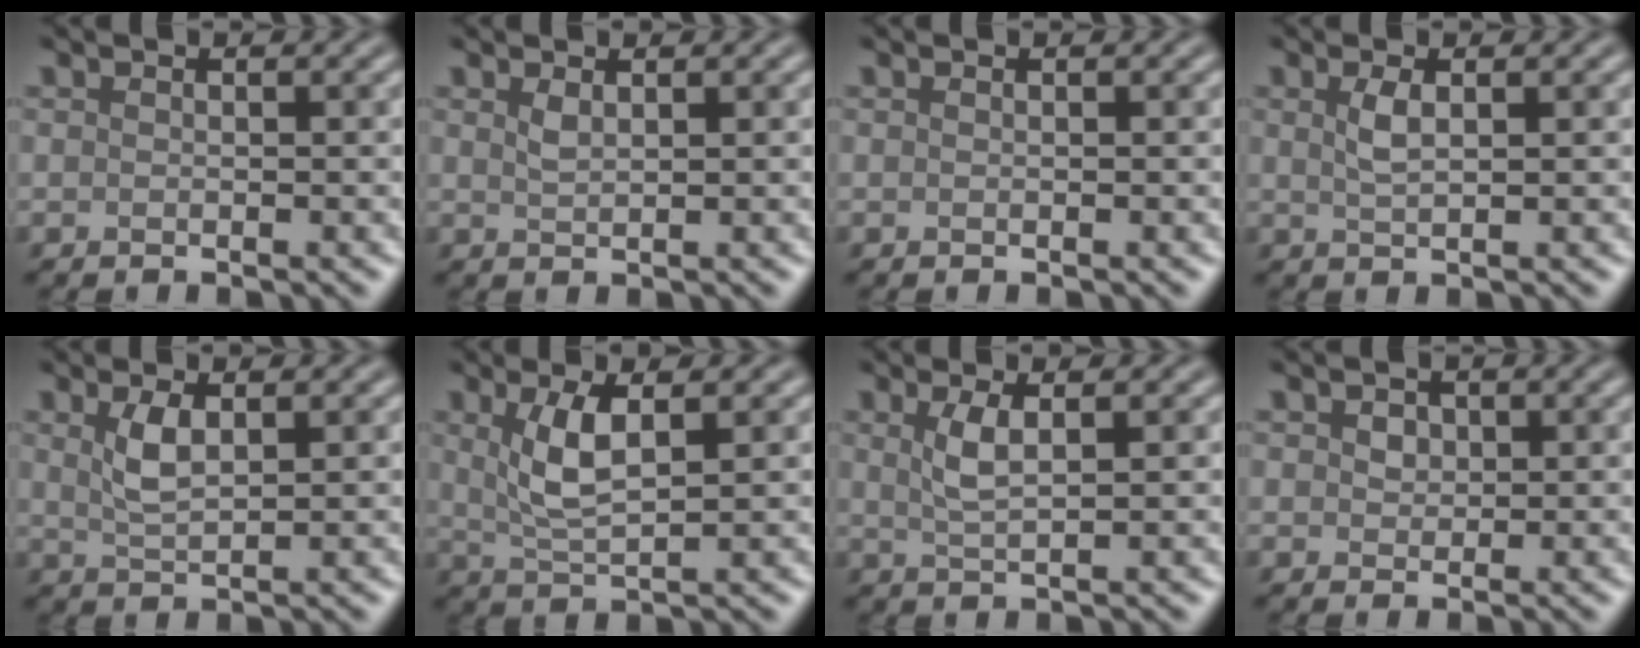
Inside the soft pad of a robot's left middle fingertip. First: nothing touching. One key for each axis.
{"total": 1.0, "fx": 0.6, "fy": 0.3, "fz": 0.7, "tx": -0.018, "ty": -0.001, "tz": 0.014}
{"total": 0.0}
{"total": 1.7, "fx": 0.6, "fy": 0.6, "fz": 1.4, "tx": -0.033, "ty": 0.000, "tz": 0.014}
{"total": 2.5, "fx": 1.0, "fy": 1.0, "fz": 2.1, "tx": -0.046, "ty": -0.001, "tz": 0.022}
{"total": 3.8, "fx": 1.2, "fy": 1.3, "fz": 3.4, "tx": -0.073, "ty": -0.002, "tz": 0.026}
{"total": 2.4, "fx": 0.9, "fy": 0.7, "fz": 2.1, "tx": -0.044, "ty": -0.001, "tz": 0.019}
{"total": 1.4, "fx": 0.5, "fy": 1.2, "fz": 0.7, "tx": -0.012, "ty": 0.003, "tz": 0.003}